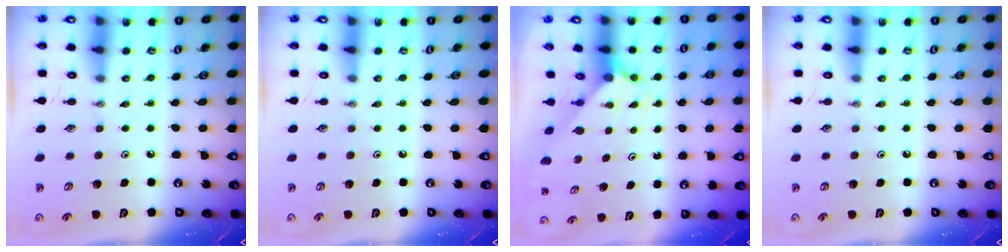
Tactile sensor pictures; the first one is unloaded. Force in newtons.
{"total": 0.0}
{"total": 1.7, "press": 1.7, "slide": 0.1}
{"total": 0.0}